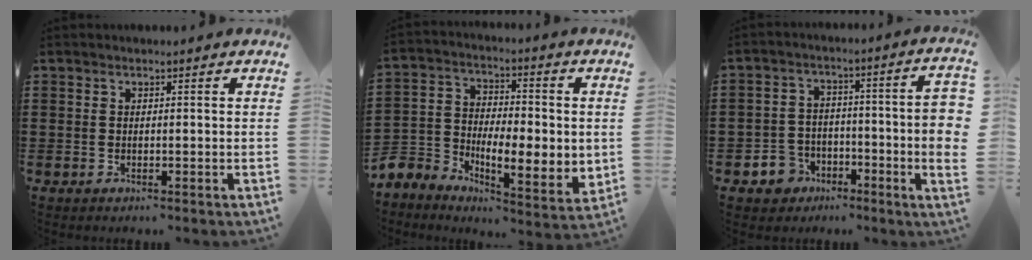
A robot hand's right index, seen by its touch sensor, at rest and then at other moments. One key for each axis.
{"total": 6.4, "fx": -1.3, "fy": 4.6, "fz": 4.2, "tx": -0.103, "ty": -0.020, "tz": -0.024}
{"total": 6.2, "fx": -3.3, "fy": 3.4, "fz": 4.0, "tx": -0.082, "ty": 0.014, "tz": -0.064}